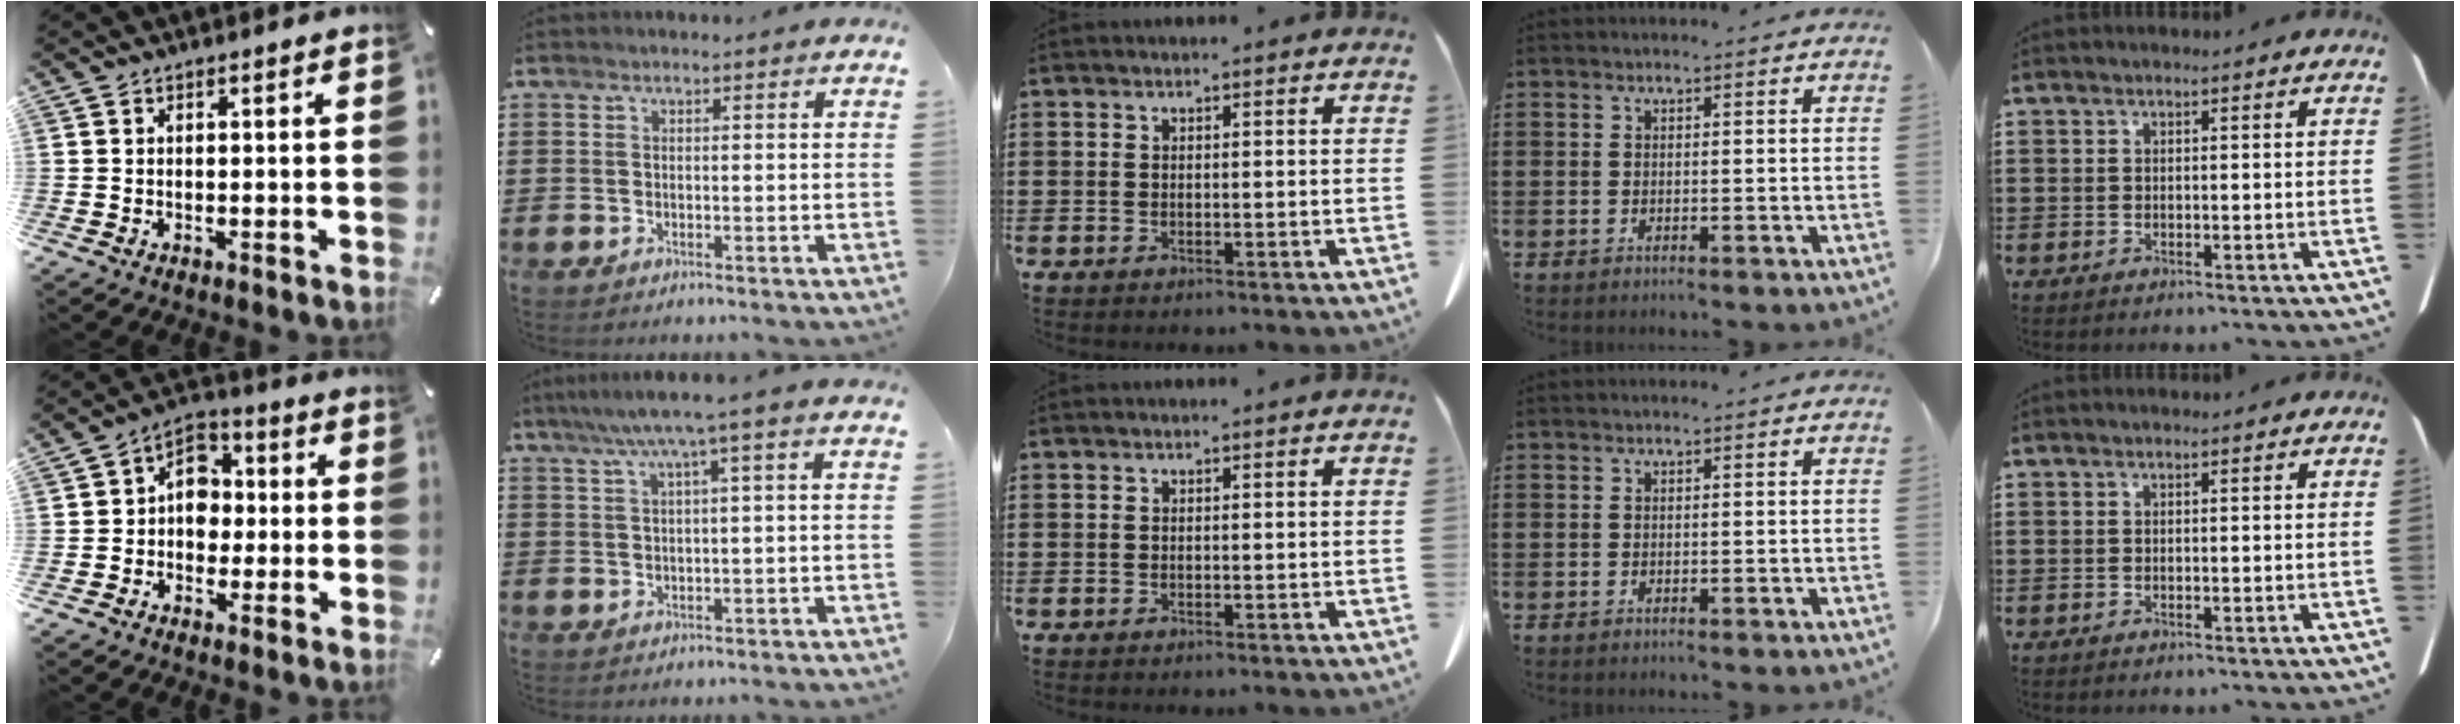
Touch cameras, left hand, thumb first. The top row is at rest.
{"thumb": {"total": 8.0, "force": [-0.6, 6.8, 4.1], "torque": [-0.062, 0.016, -0.013]}, "index": {"total": 4.2, "force": [1.5, -0.3, 3.9], "torque": [-0.079, 0.000, 0.020]}}